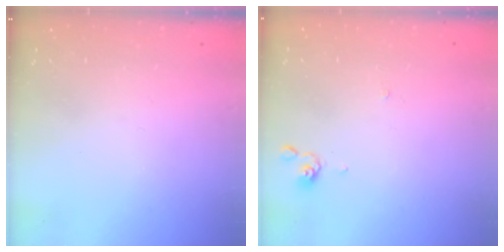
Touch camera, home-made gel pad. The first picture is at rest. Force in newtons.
{"total": 1.0, "press": 1.0, "slide": 0.2}